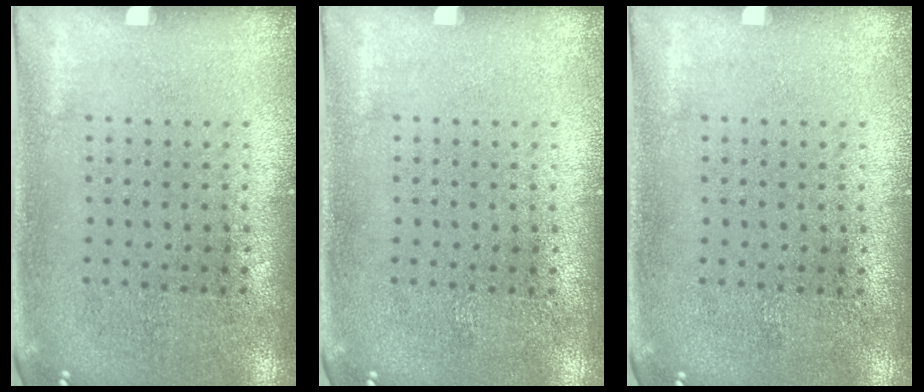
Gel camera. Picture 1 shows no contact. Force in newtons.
{"total": 0.0}
{"total": 0.0}